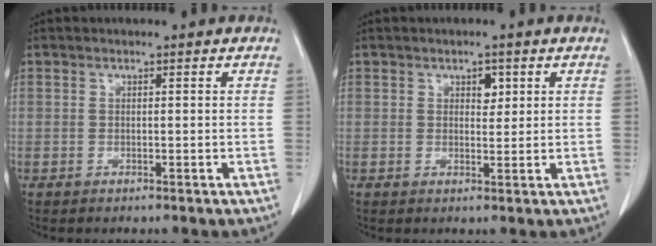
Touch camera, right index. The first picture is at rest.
{"total": 2.0, "force": [0.9, 1.2, 1.3], "torque": [-0.015, -0.001, 0.013]}